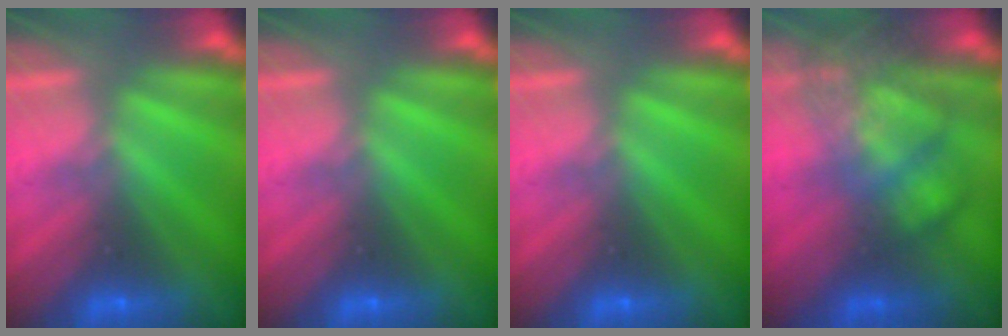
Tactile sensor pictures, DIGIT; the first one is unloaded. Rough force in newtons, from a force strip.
{"total": 0.0}
{"total": 0.0}
{"total": 4.1}